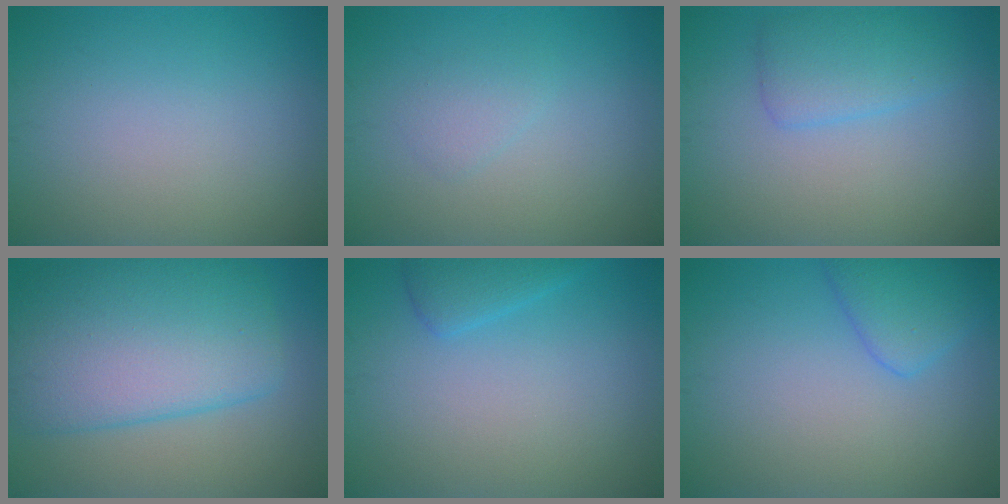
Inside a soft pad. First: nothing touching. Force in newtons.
{"total": 1.1, "press": 1.1, "slide": 0.1}
{"total": 3.0, "press": 3.0, "slide": 0.2}
{"total": 9.5, "press": 9.5, "slide": 0.2}
{"total": 2.0, "press": 2.0, "slide": 0.2}
{"total": 2.9, "press": 2.9, "slide": 0.2}